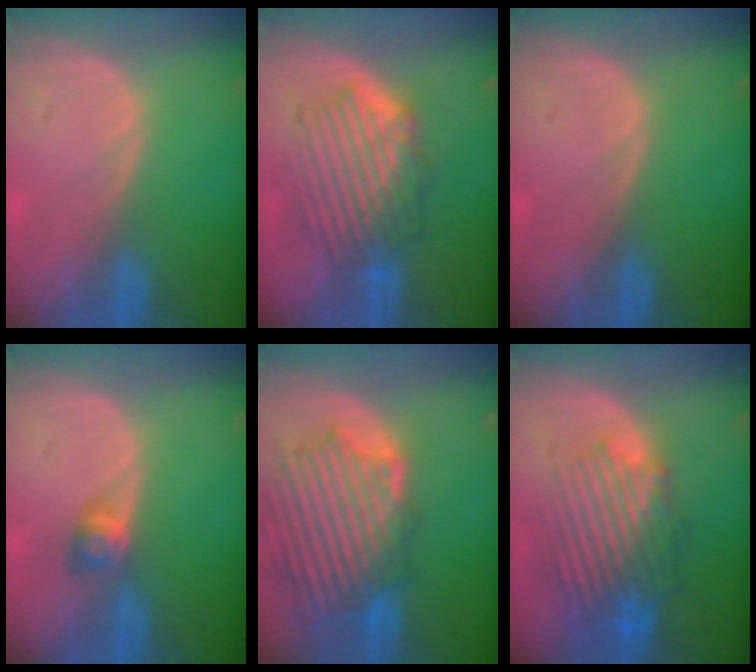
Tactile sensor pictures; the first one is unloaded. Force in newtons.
{"total": 8.4, "press": 7.8, "slide": 3.1}
{"total": 0.0}
{"total": 2.9, "press": 2.6, "slide": 1.4}
{"total": 12.0, "press": 11.3, "slide": 4.1}
{"total": 10.2, "press": 9.2, "slide": 4.3}